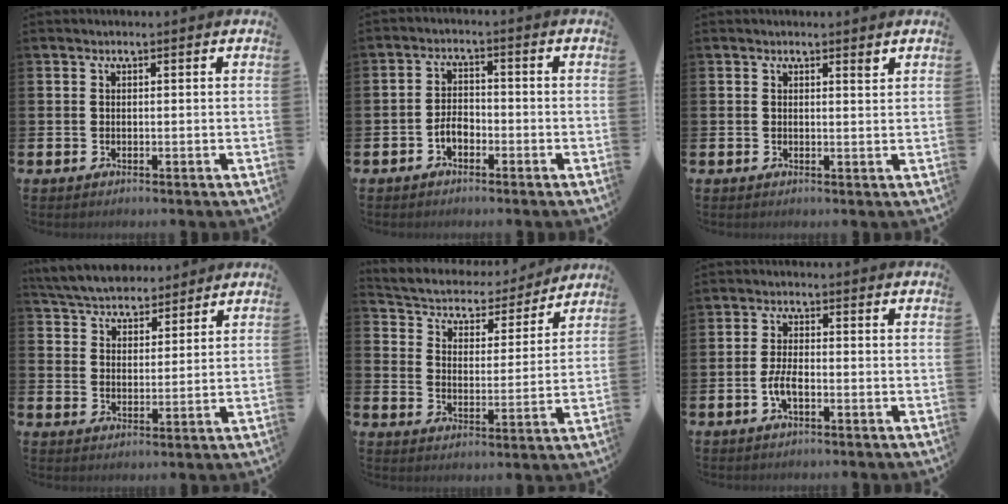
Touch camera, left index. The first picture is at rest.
{"total": 2.6, "force": [-1.6, 1.6, 1.4], "torque": [-0.029, 0.006, -0.033]}
{"total": 1.2, "force": [1.1, 0.0, 0.3], "torque": [0.000, -0.003, 0.020]}
{"total": 5.4, "force": [5.2, 1.3, 0.2], "torque": [-0.034, -0.027, 0.094]}
{"total": 4.7, "force": [4.3, 1.9, 0.6], "torque": [-0.043, -0.040, 0.067]}
{"total": 3.2, "force": [-1.2, 1.2, 2.7], "torque": [-0.056, 0.001, -0.025]}